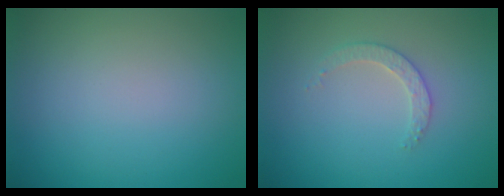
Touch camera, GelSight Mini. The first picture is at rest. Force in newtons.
{"total": 1.9, "press": 1.8, "slide": 0.6}